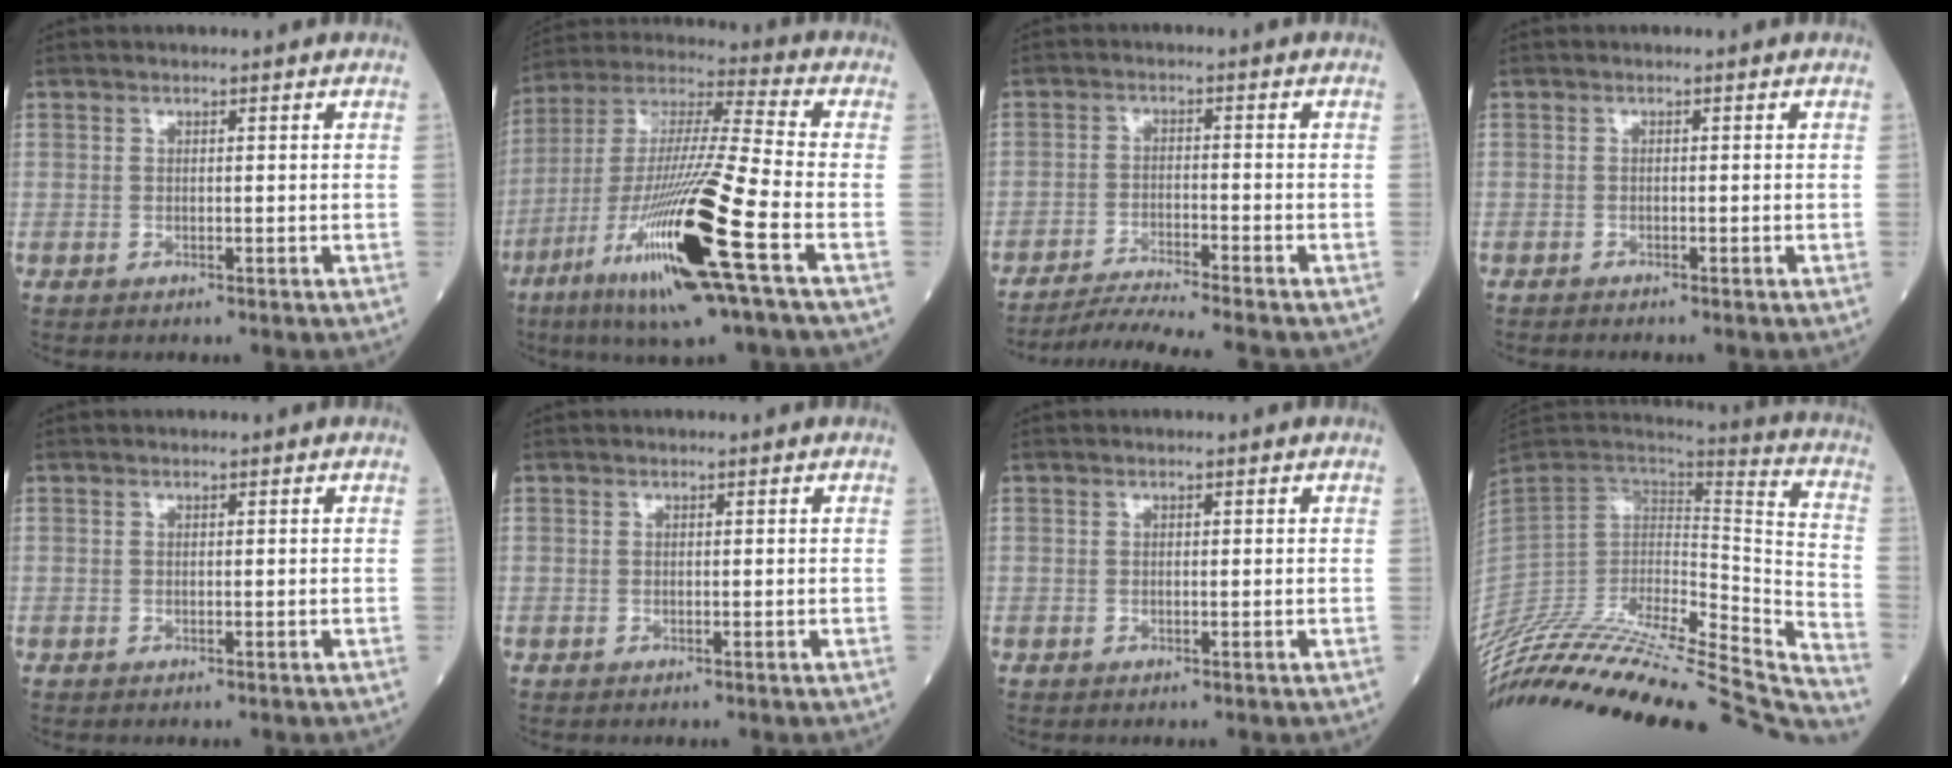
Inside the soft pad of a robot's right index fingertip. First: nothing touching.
{"total": 21.3, "force": [-8.7, 0.3, 19.4], "torque": [-0.388, -0.038, -0.168]}
{"total": 9.1, "force": [-8.3, -1.0, 3.5], "torque": [-0.053, -0.018, -0.139]}
{"total": 0.9, "force": [-0.9, 0.0, 0.1], "torque": [-0.006, -0.002, -0.016]}
{"total": 0.0}
{"total": 0.0}
{"total": 0.0}
{"total": 46.4, "force": [-42.3, 4.8, 18.6], "torque": [-0.278, -0.086, -0.605]}